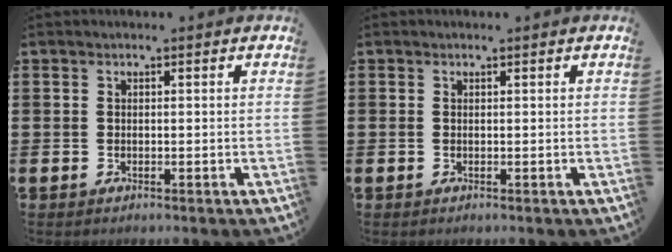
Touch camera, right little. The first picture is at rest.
{"total": 0.0}